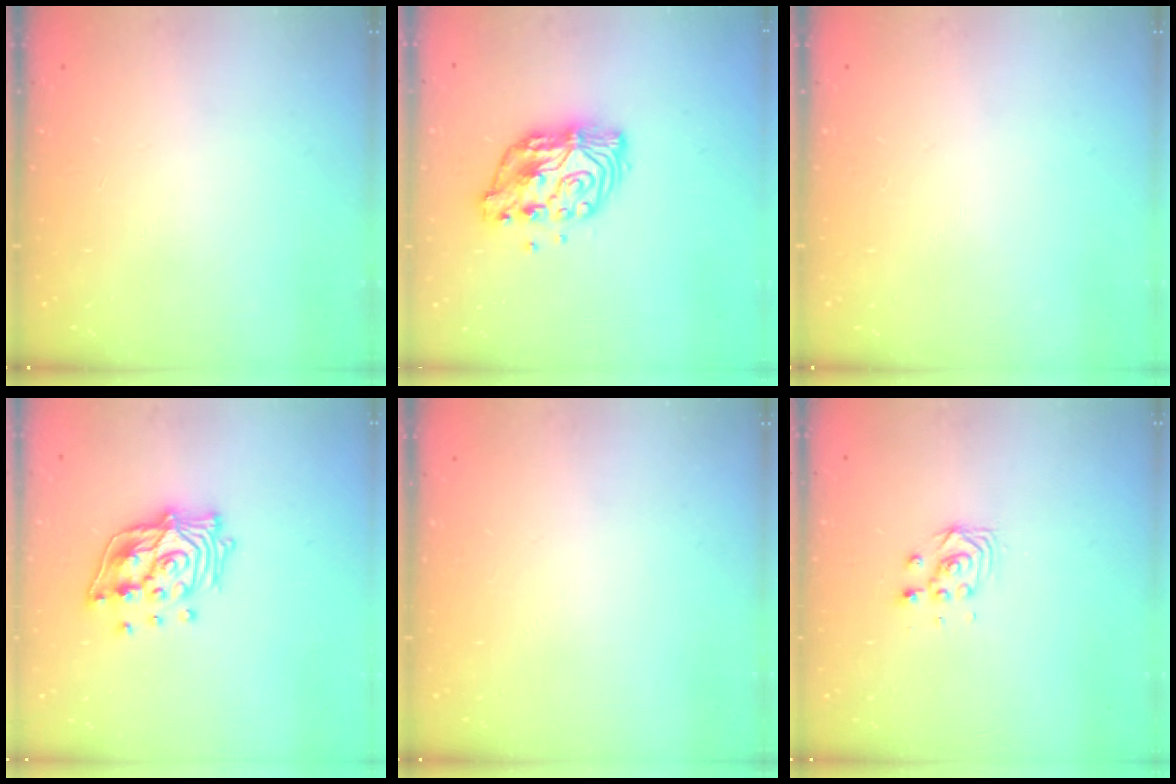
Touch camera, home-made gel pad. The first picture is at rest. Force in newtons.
{"total": 11.0, "press": 10.9, "slide": 0.9}
{"total": 0.0}
{"total": 16.0, "press": 15.9, "slide": 2.3}
{"total": 0.0}
{"total": 4.6, "press": 4.5, "slide": 0.2}